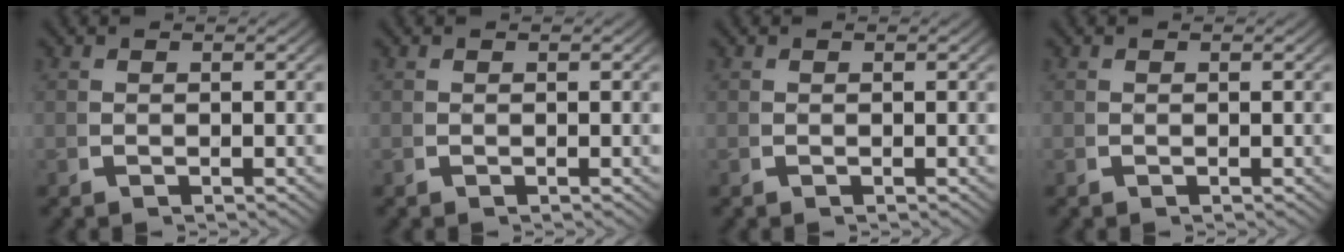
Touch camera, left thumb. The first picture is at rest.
{"total": 0.0}
{"total": 0.0}
{"total": 0.0}